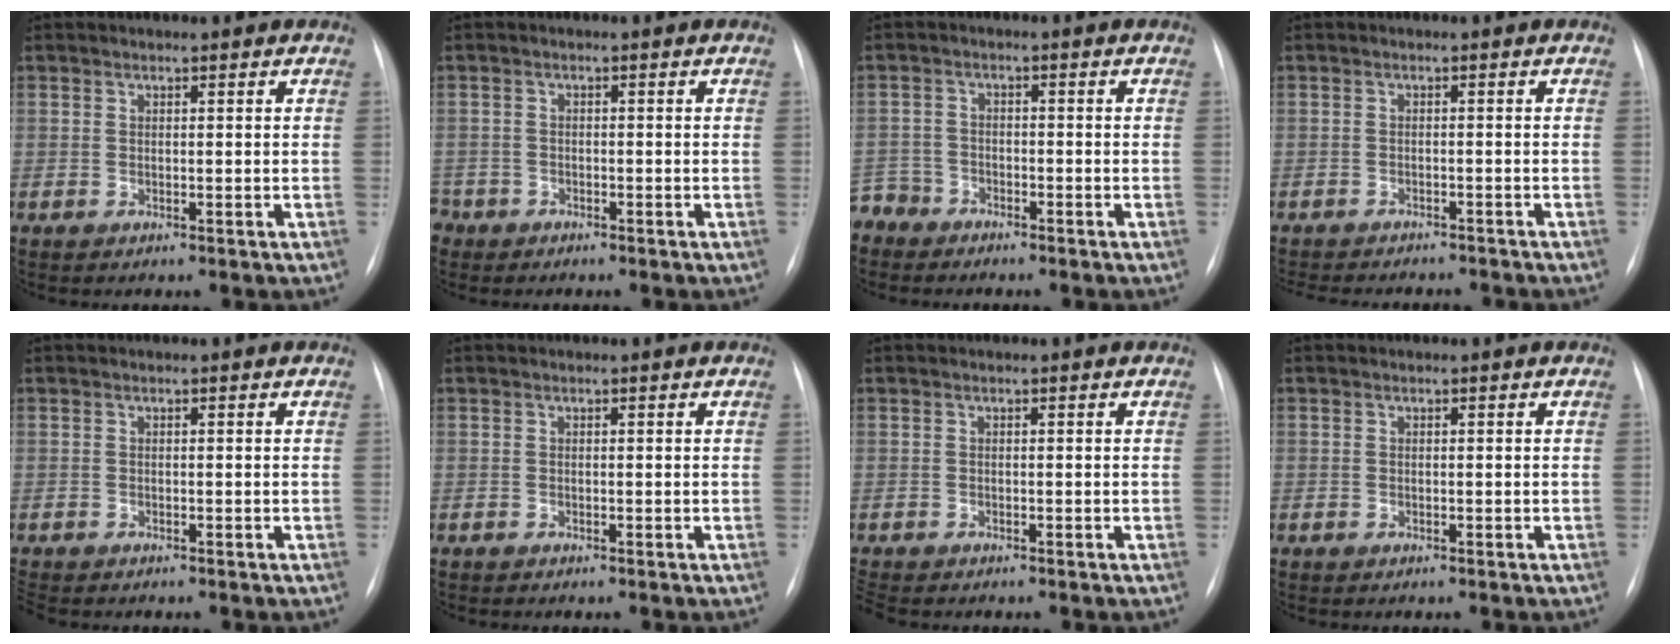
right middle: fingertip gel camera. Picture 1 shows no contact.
{"total": 3.3, "force": [-2.4, 2.2, -0.2], "torque": [0.002, 0.004, -0.049]}
{"total": 4.6, "force": [-4.0, 2.2, -0.6], "torque": [0.017, -0.003, -0.083]}
{"total": 11.5, "force": [-10.4, 3.2, 3.8], "torque": [-0.069, -0.001, -0.128]}
{"total": 1.9, "force": [-1.7, 0.7, 0.6], "torque": [-0.010, -0.004, -0.024]}
{"total": 0.0}
{"total": 2.3, "force": [-2.0, 0.8, 0.8], "torque": [-0.014, -0.007, -0.031]}
{"total": 0.0}